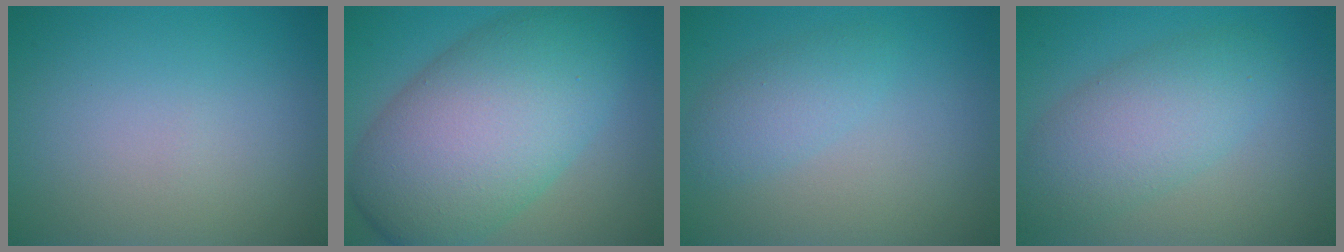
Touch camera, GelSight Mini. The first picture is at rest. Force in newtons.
{"total": 12.2, "press": 12.2, "slide": 0.3}
{"total": 2.5, "press": 2.5, "slide": 0.0}
{"total": 5.3, "press": 5.3, "slide": 0.3}